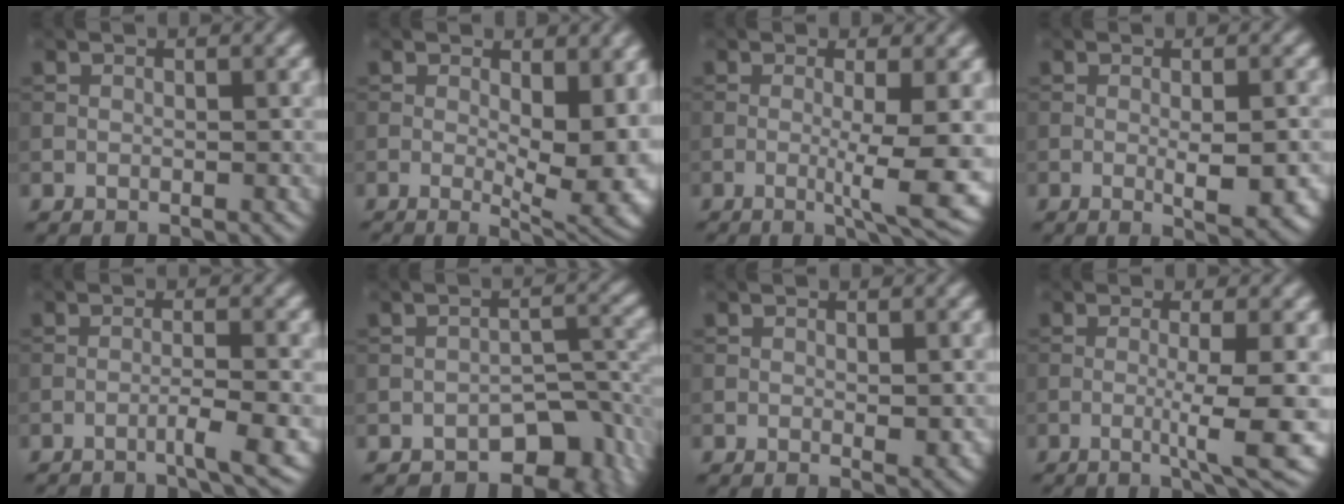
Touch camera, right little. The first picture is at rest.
{"total": 8.3, "force": [-0.3, 3.7, 7.4], "torque": [-0.106, -0.015, 0.001]}
{"total": 6.4, "force": [-1.0, 1.0, 6.3], "torque": [-0.100, -0.013, -0.012]}
{"total": 4.1, "force": [-0.8, 0.8, 3.9], "torque": [-0.061, -0.009, -0.006]}
{"total": 2.8, "force": [-1.4, 0.2, 2.3], "torque": [-0.029, 0.006, -0.037]}
{"total": 6.4, "force": [-4.1, 3.3, 3.7], "torque": [-0.028, -0.007, -0.058]}
{"total": 1.3, "force": [0.0, 0.5, 1.2], "torque": [-0.014, -0.005, 0.000]}
{"total": 6.2, "force": [-1.1, 0.9, 6.0], "torque": [-0.097, -0.008, -0.018]}